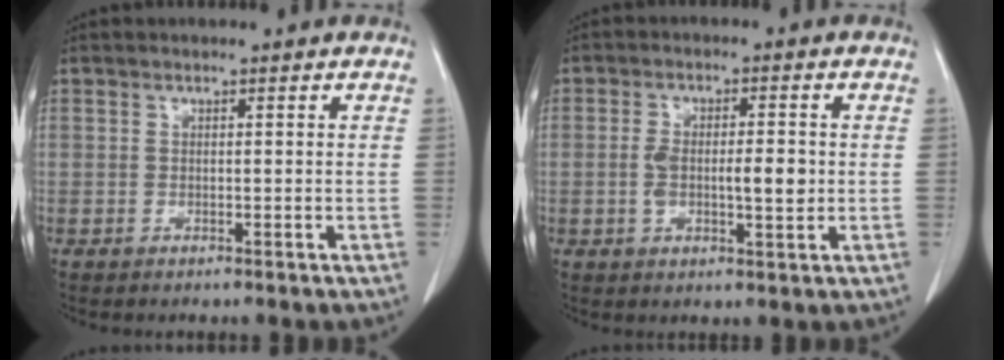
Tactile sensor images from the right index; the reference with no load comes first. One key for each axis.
{"total": 6.5, "fx": -0.3, "fy": 2.1, "fz": 6.1, "tx": -0.105, "ty": 0.006, "tz": -0.001}